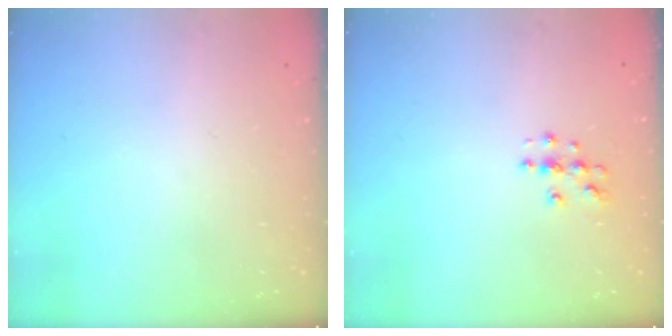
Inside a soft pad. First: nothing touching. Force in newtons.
{"total": 3.8, "press": 3.8, "slide": 0.2}